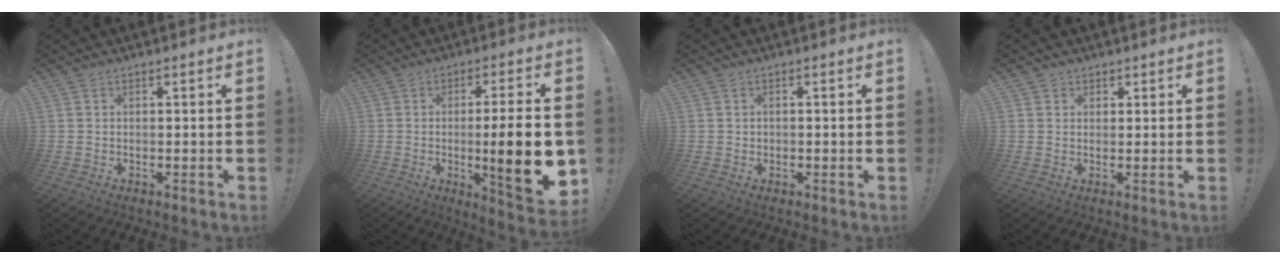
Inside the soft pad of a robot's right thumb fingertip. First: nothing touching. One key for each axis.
{"total": 16.8, "fx": -2.2, "fy": 2.6, "fz": 16.5, "tx": -0.227, "ty": -0.003, "tz": -0.025}
{"total": 1.0, "fx": 0.1, "fy": 1.0, "fz": 0.0, "tx": 0.000, "ty": 0.004, "tz": 0.000}
{"total": 1.9, "fx": 1.2, "fy": 1.4, "fz": 0.1, "tx": 0.007, "ty": -0.007, "tz": 0.020}